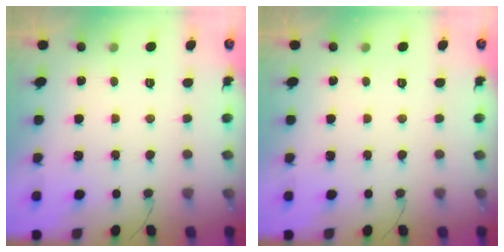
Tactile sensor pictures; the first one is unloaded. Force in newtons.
{"total": 0.0}